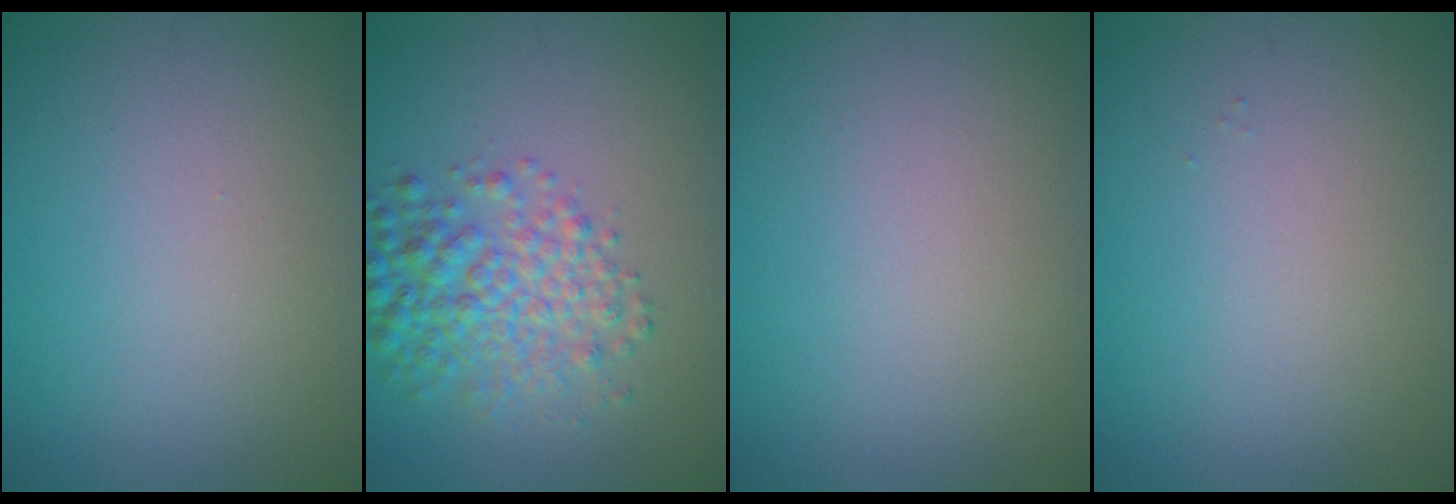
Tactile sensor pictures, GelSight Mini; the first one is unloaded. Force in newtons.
{"total": 4.9, "press": 4.9, "slide": 0.1}
{"total": 0.0}
{"total": 0.0}